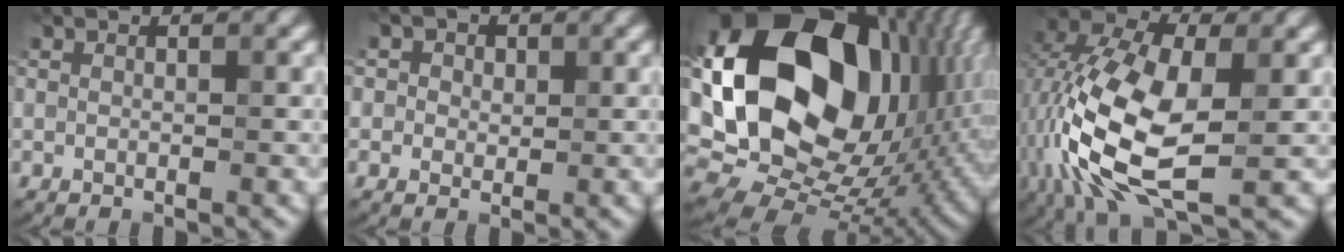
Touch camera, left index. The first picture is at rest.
{"total": 3.1, "force": [1.3, 2.6, 1.1], "torque": [-0.018, 0.002, 0.007]}
{"total": 21.6, "force": [4.3, 15.9, 14.1], "torque": [-0.287, 0.007, 0.089]}
{"total": 12.6, "force": [-2.2, 6.6, 10.4], "torque": [-0.243, -0.006, -0.049]}